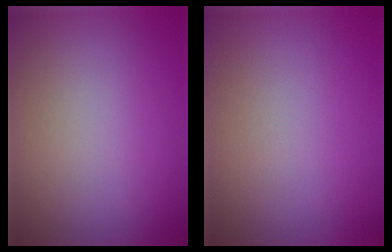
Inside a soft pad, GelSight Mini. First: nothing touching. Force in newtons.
{"total": 0.0}